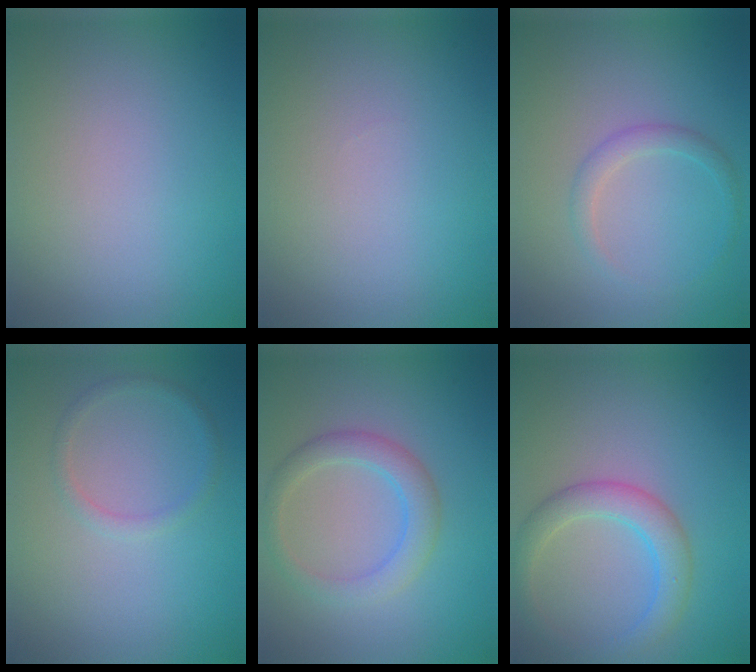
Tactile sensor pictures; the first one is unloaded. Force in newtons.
{"total": 0.0}
{"total": 1.6, "press": 1.6, "slide": 0.1}
{"total": 1.2, "press": 1.2, "slide": 0.1}
{"total": 3.1, "press": 3.1, "slide": 0.1}
{"total": 3.5, "press": 3.5, "slide": 0.0}